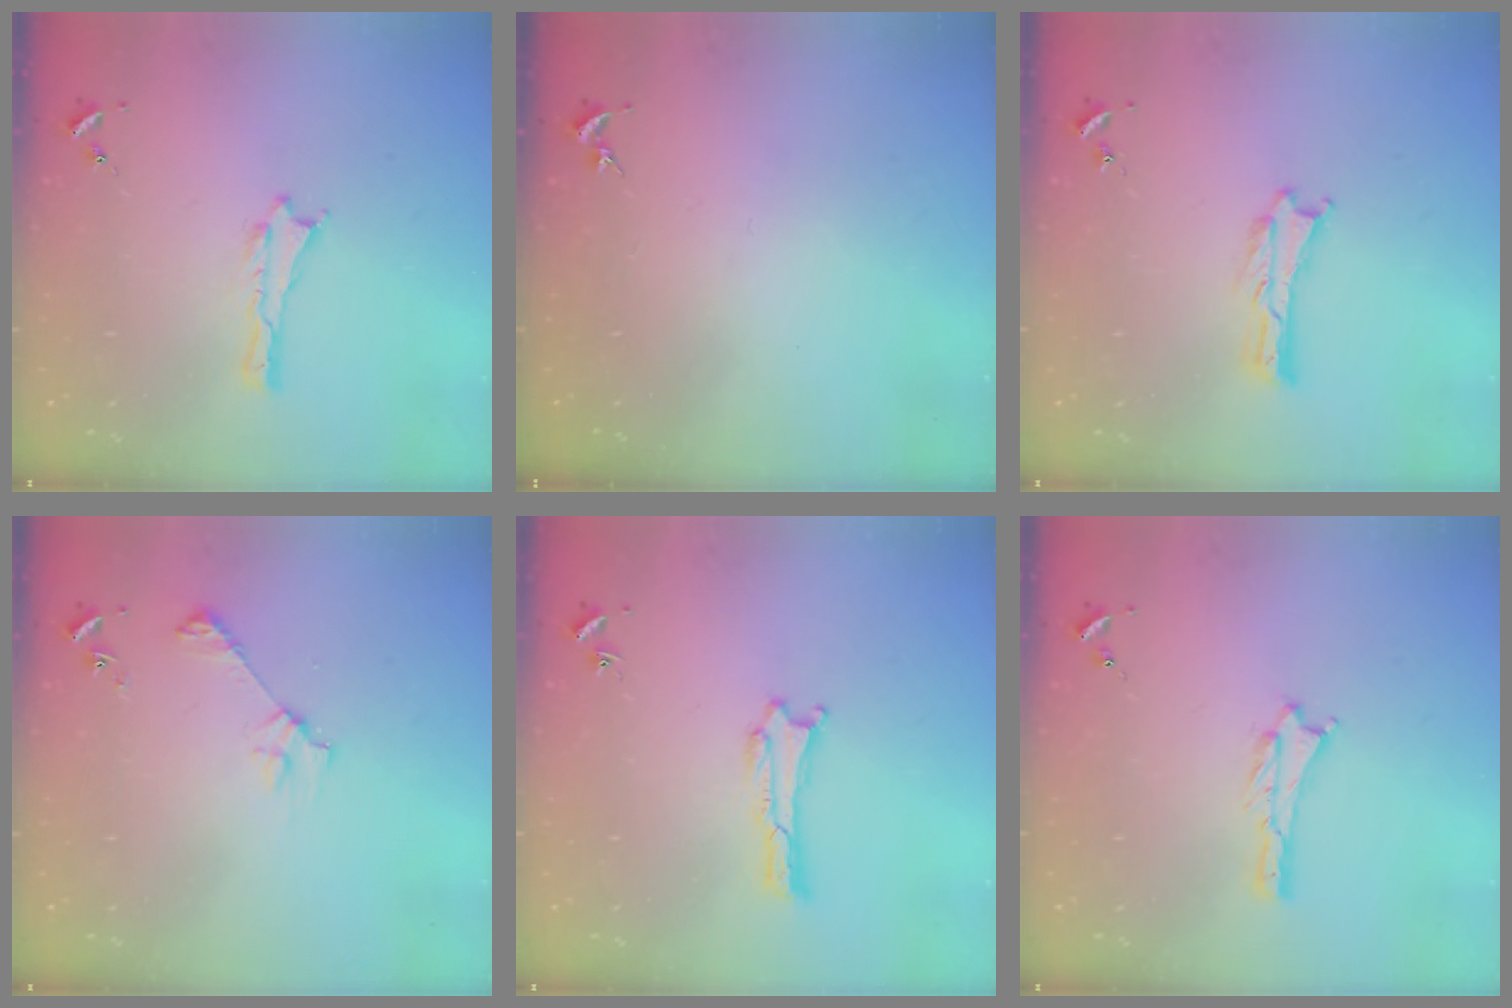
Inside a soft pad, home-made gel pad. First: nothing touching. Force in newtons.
{"total": 0.0}
{"total": 0.0}
{"total": 3.6, "press": 3.6, "slide": 0.3}
{"total": 0.0}
{"total": 0.9, "press": 0.9, "slide": 0.2}